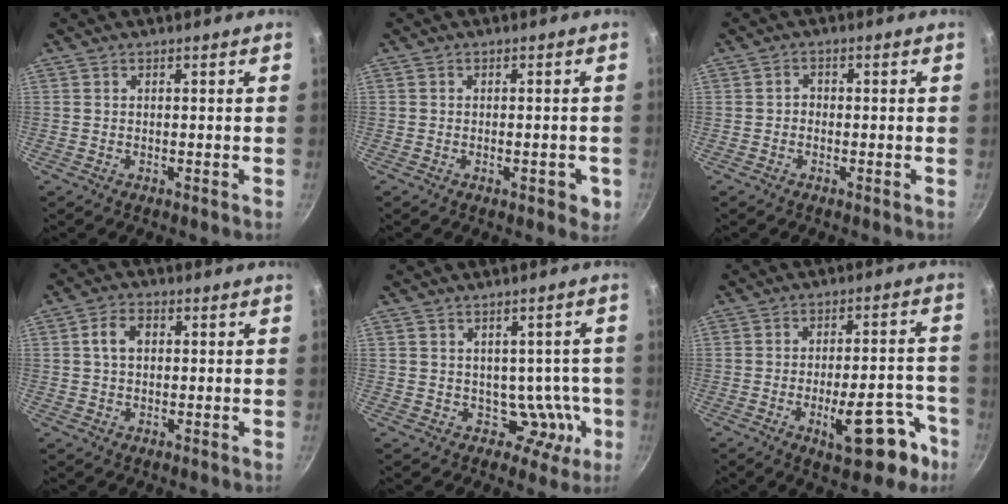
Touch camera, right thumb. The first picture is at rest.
{"total": 3.6, "force": [-1.2, 1.5, 3.0], "torque": [-0.029, -0.001, -0.016]}
{"total": 1.4, "force": [-0.4, 1.1, 0.7], "torque": [-0.008, 0.008, -0.010]}
{"total": 4.6, "force": [0.8, 3.2, 3.3], "torque": [-0.048, 0.011, 0.010]}
{"total": 6.0, "force": [-1.2, 5.2, 2.6], "torque": [0.023, 0.023, -0.003]}
{"total": 13.6, "force": [-6.2, 5.7, 10.7], "torque": [-0.104, 0.041, -0.075]}